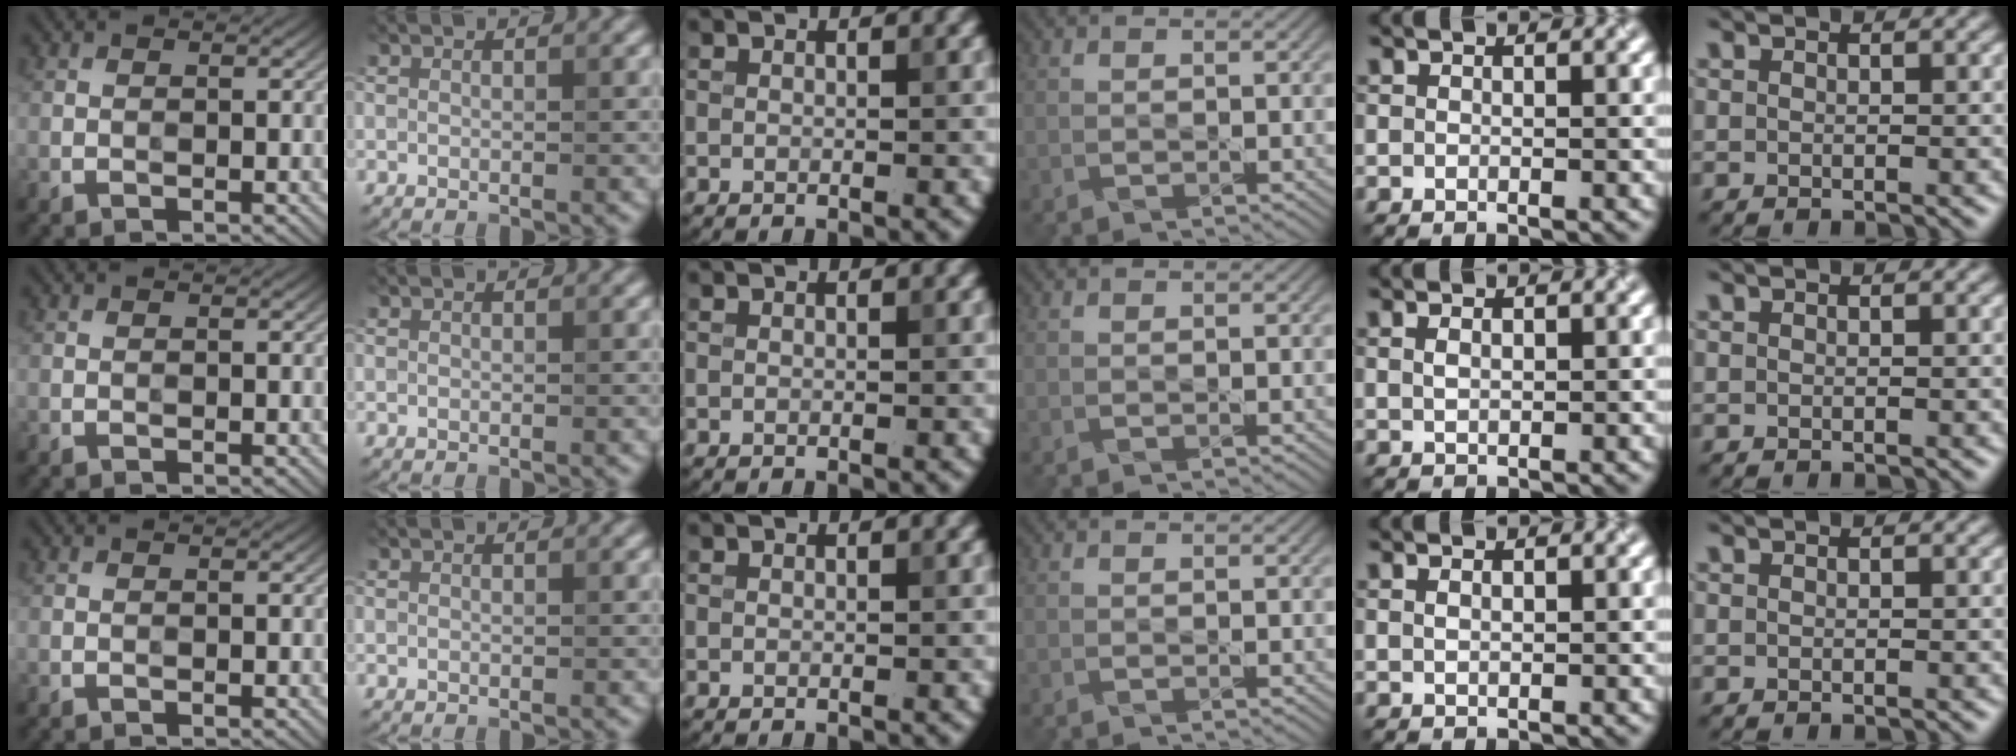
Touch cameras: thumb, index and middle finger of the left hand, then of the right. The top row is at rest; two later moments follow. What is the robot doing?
{"motion": "dispense", "object": "soap dispenser"}